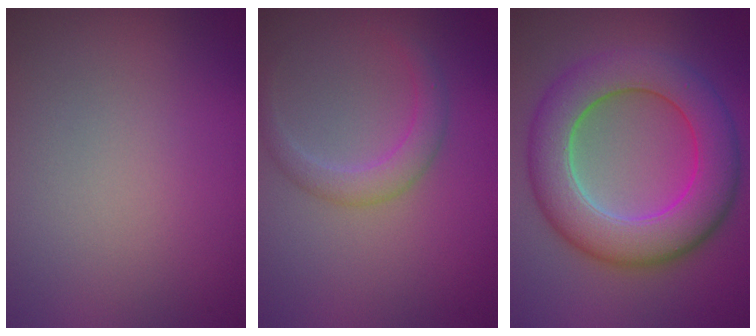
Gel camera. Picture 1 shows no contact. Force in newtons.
{"total": 2.3, "press": 2.3, "slide": 0.0}
{"total": 9.0, "press": 9.0, "slide": 0.3}